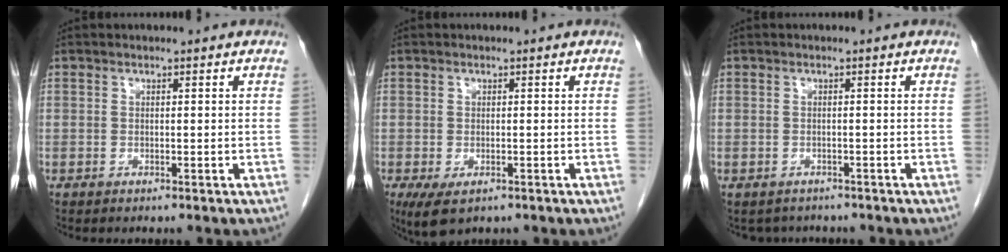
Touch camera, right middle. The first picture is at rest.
{"total": 4.3, "force": [-2.4, 1.9, 2.9], "torque": [-0.055, -0.010, -0.035]}
{"total": 3.3, "force": [-2.9, 1.5, 0.2], "torque": [-0.008, 0.000, -0.037]}